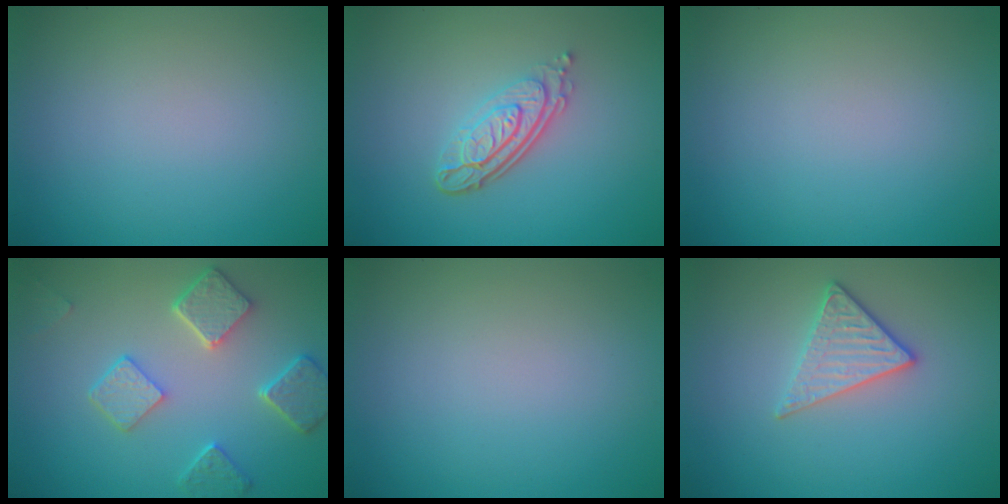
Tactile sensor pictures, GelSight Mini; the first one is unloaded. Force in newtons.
{"total": 4.4, "press": 3.1, "slide": 3.1}
{"total": 0.0}
{"total": 4.8, "press": 3.9, "slide": 2.9}
{"total": 0.0}
{"total": 2.8, "press": 2.5, "slide": 1.3}